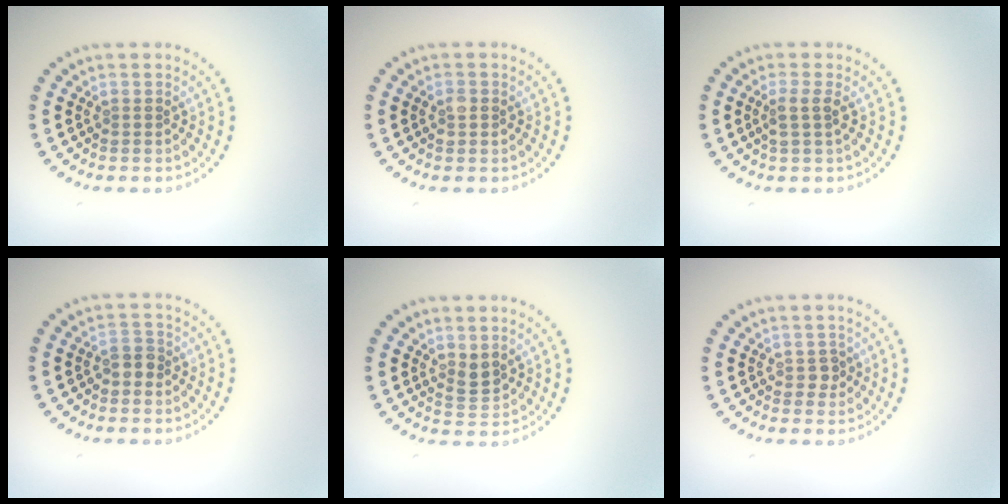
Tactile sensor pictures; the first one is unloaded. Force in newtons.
{"total": 1.4, "press": 1.4, "slide": 0.0}
{"total": 1.5, "press": 1.2, "slide": 0.8}
{"total": 1.3, "press": 1.2, "slide": 0.5}
{"total": 1.8, "press": 1.6, "slide": 0.9}
{"total": 1.1, "press": 1.0, "slide": 0.5}